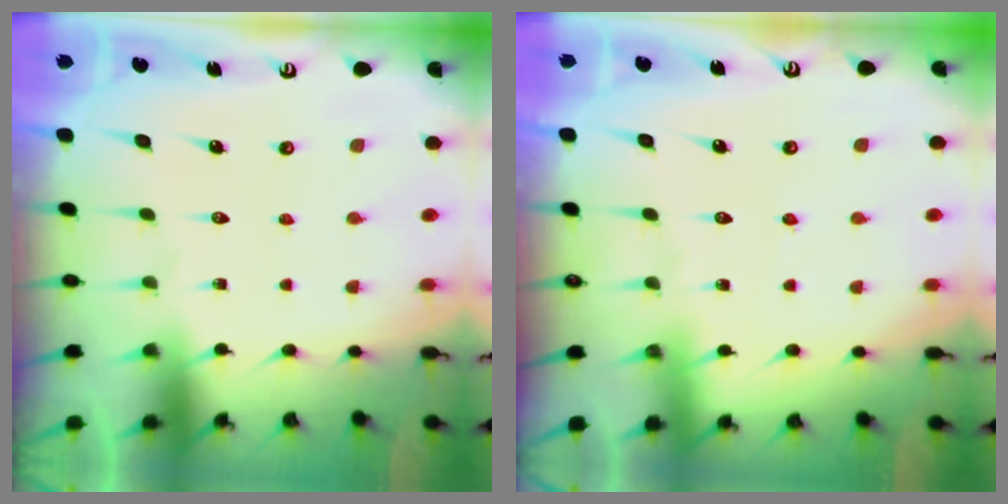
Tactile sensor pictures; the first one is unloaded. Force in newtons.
{"total": 2.9, "press": 2.9, "slide": 0.4}